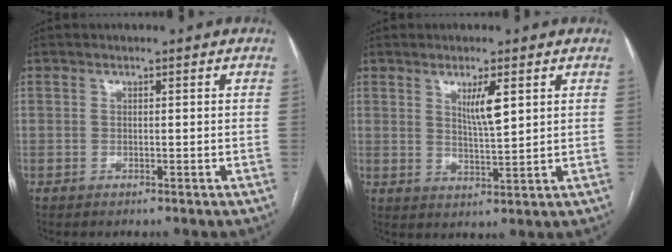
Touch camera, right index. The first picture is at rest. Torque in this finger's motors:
{"motor_torque": [0.14, 0.08, 0.13, 0.06]}